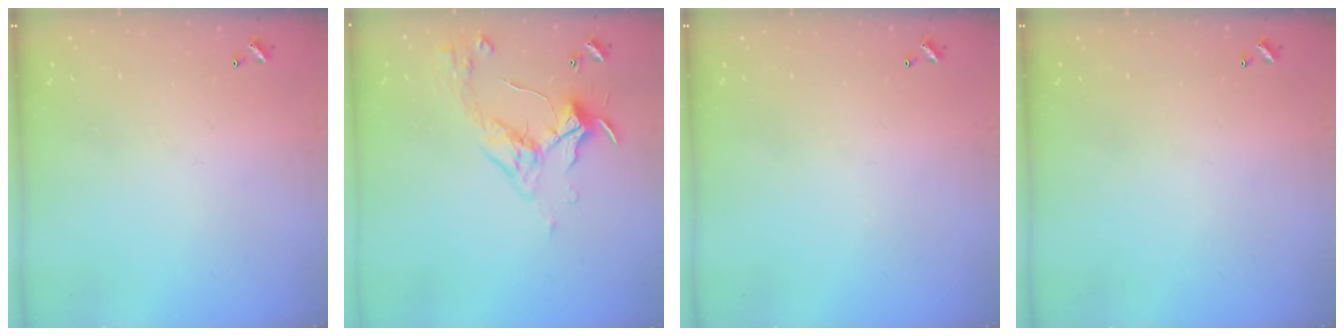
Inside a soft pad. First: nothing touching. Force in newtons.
{"total": 3.2, "press": 3.2, "slide": 0.6}
{"total": 0.0}
{"total": 0.0}